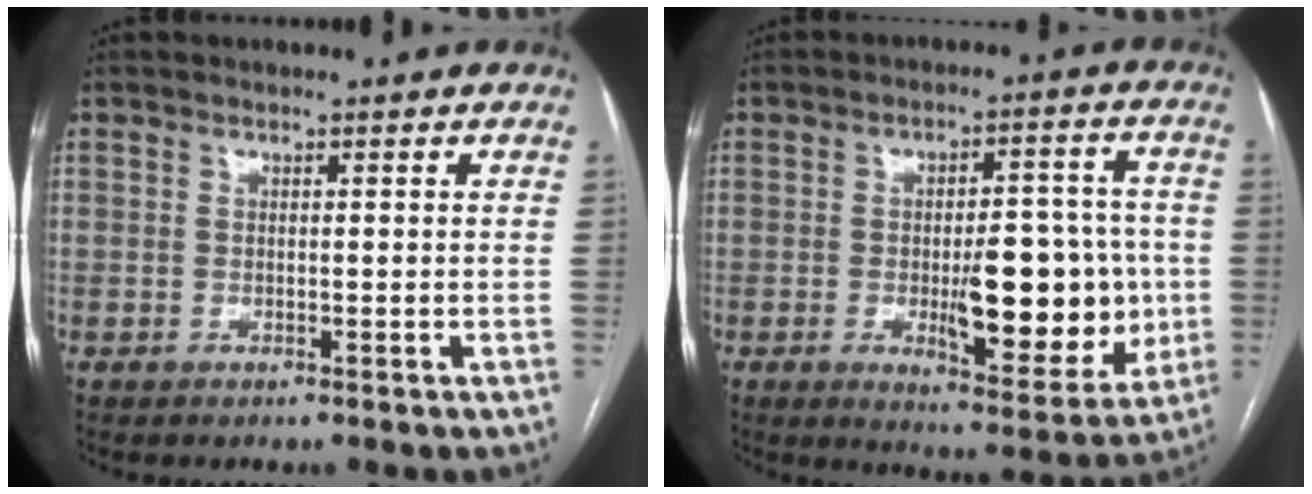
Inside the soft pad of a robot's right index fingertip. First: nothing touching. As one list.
[{"total": 14.2, "force": [-2.1, 5.1, 13.1], "torque": [-0.173, 0.007, -0.019]}]